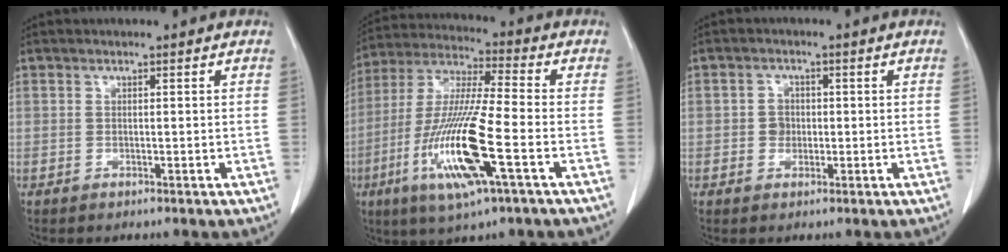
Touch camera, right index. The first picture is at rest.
{"total": 16.6, "force": [-5.5, 1.1, 15.7], "torque": [-0.325, -0.020, -0.103]}
{"total": 2.4, "force": [-0.1, 2.1, 1.0], "torque": [-0.013, 0.005, -0.001]}